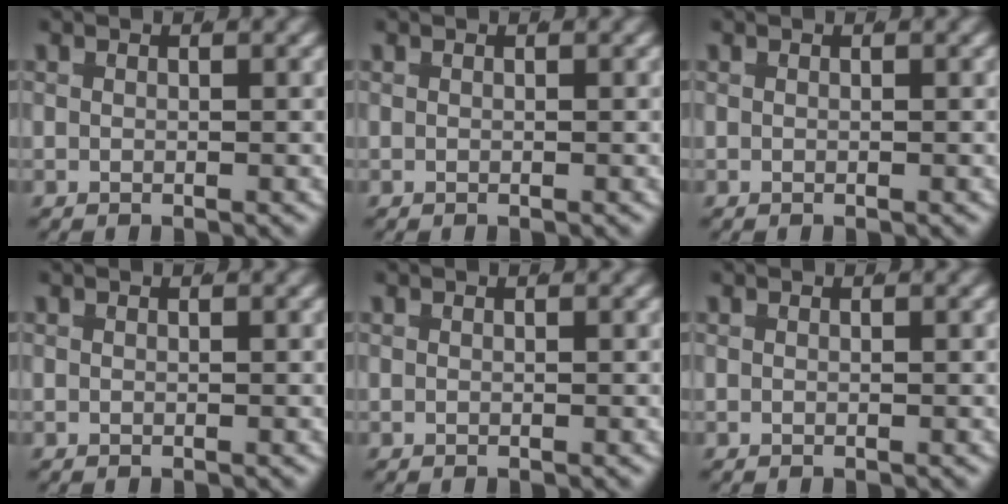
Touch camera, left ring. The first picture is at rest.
{"total": 0.0}
{"total": 0.0}
{"total": 0.0}
{"total": 0.0}
{"total": 0.0}